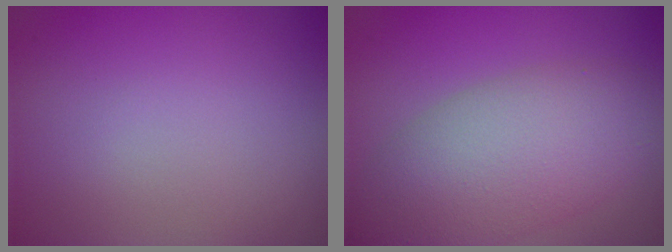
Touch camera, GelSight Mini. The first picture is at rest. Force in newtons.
{"total": 7.7, "press": 7.7, "slide": 0.2}